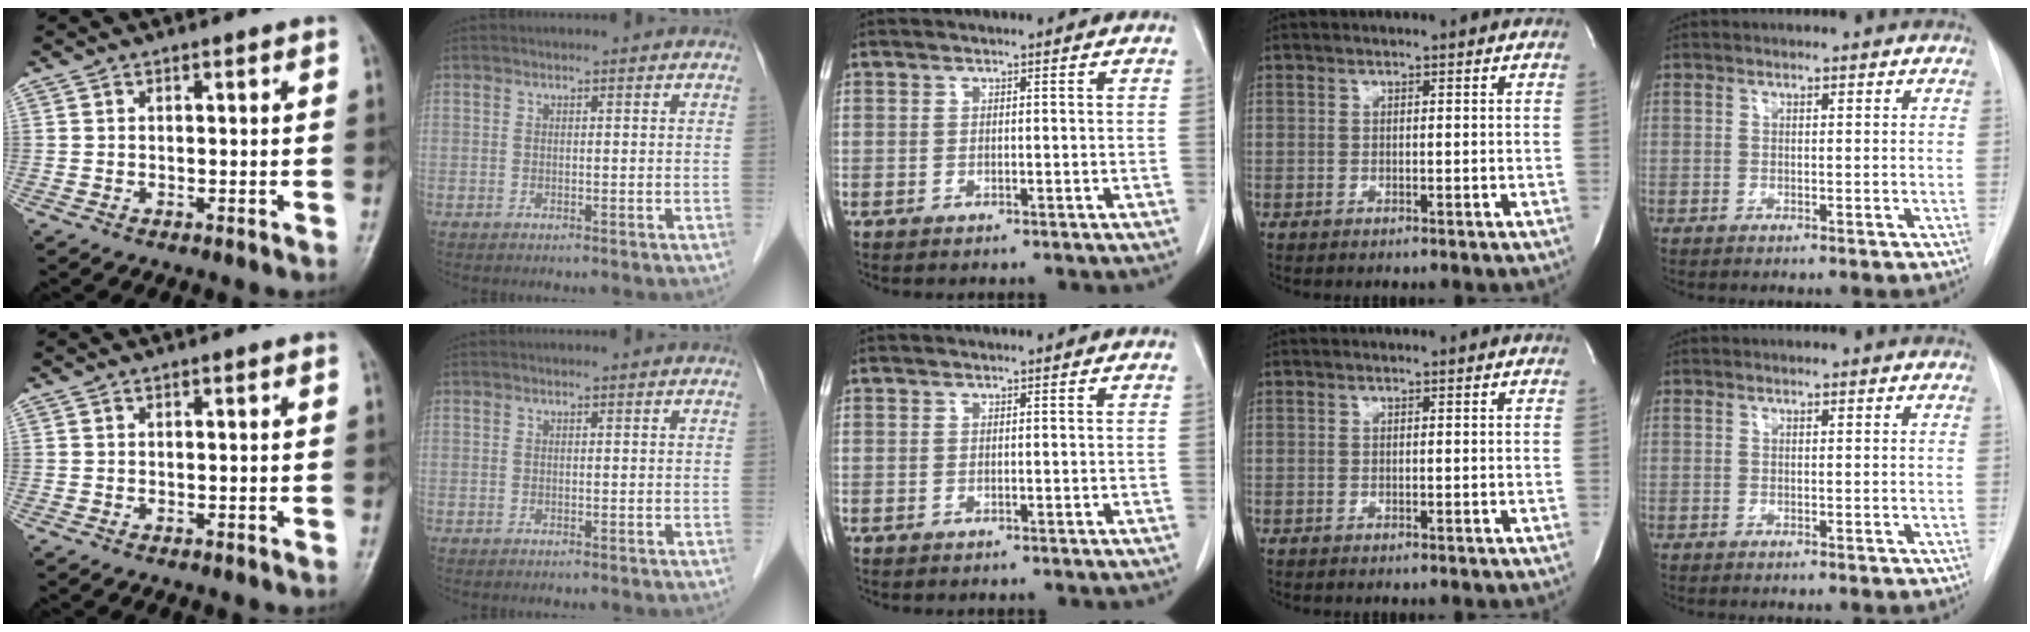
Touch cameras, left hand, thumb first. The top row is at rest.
{}